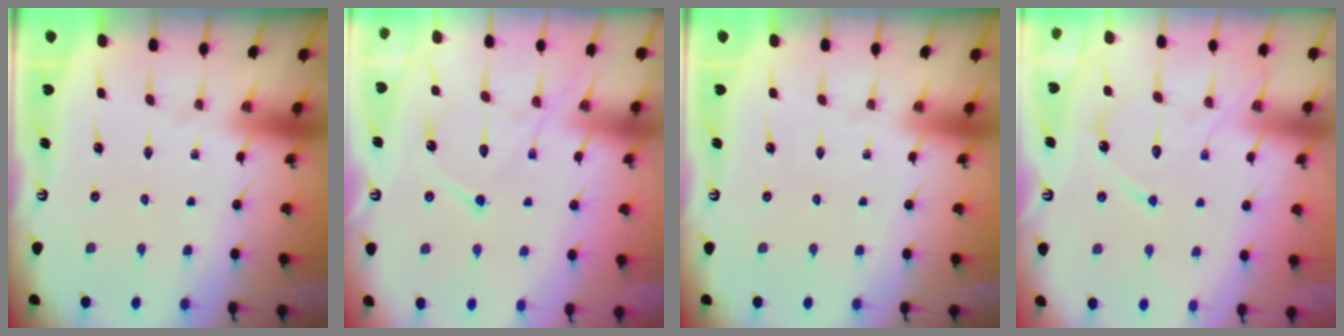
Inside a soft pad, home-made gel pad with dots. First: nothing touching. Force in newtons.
{"total": 13.2, "press": 13.2, "slide": 1.2}
{"total": 0.0}
{"total": 13.0, "press": 12.9, "slide": 0.9}